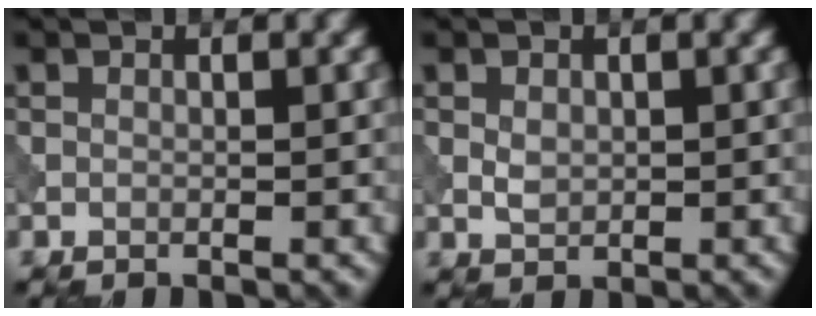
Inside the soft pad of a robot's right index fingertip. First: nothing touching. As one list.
[{"total": 1.4, "force": [0.2, 1.1, 1.0], "torque": [-0.019, -0.001, 0.004]}]